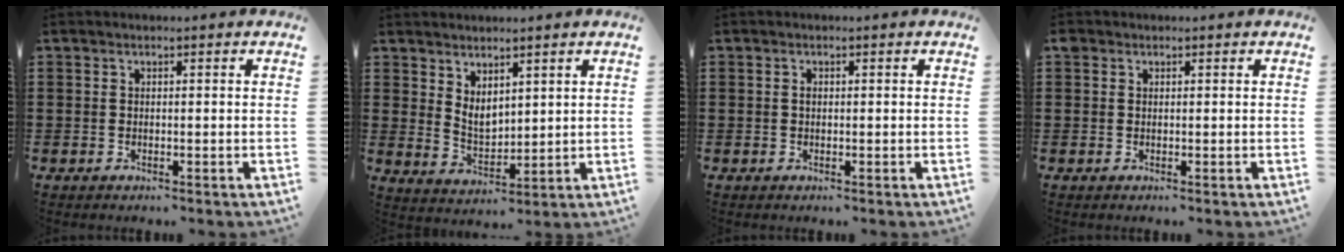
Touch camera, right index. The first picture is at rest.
{"total": 4.0, "force": [2.6, 2.2, 2.1], "torque": [-0.049, -0.002, 0.050]}
{"total": 0.6, "force": [0.0, 0.4, 0.5], "torque": [-0.011, -0.001, 0.001]}
{"total": 0.7, "force": [0.3, 0.7, 0.2], "torque": [-0.006, 0.003, 0.005]}